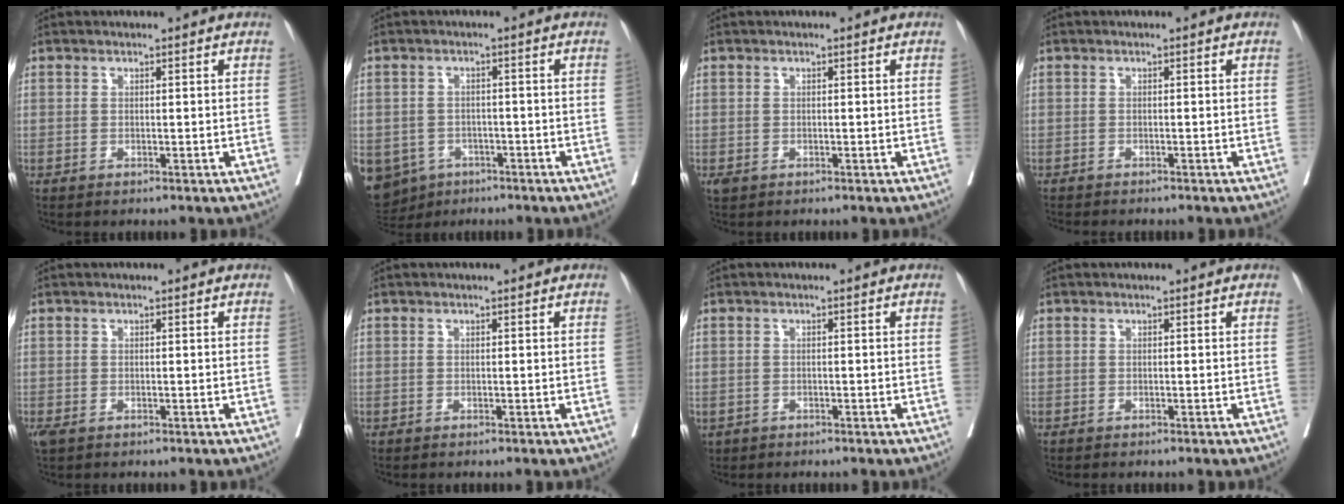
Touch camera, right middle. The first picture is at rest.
{"total": 11.3, "force": [-6.3, 8.8, 3.2], "torque": [-0.095, -0.003, -0.084]}
{"total": 1.0, "force": [-0.4, 0.8, 0.5], "torque": [-0.012, 0.000, -0.001]}
{"total": 4.3, "force": [-3.8, 0.9, 1.7], "torque": [-0.025, -0.007, -0.050]}
{"total": 1.8, "force": [-1.0, 1.1, 1.1], "torque": [-0.027, -0.006, -0.013]}
{"total": 0.0}
{"total": 1.7, "force": [-1.1, 1.2, 0.5], "torque": [-0.014, -0.001, -0.016]}
{"total": 0.0}